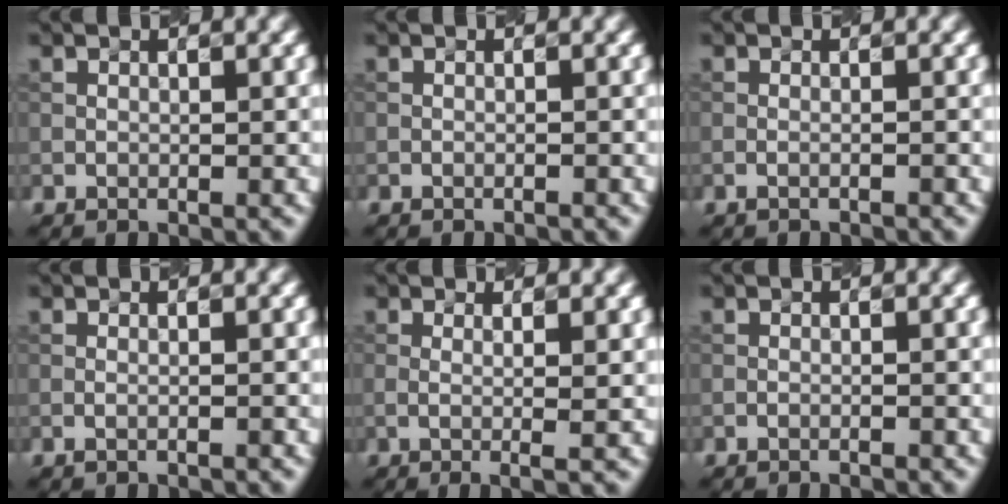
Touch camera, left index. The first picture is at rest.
{"total": 0.8, "force": [-0.7, 0.0, 0.2], "torque": [-0.001, -0.001, -0.015]}
{"total": 1.2, "force": [-0.9, 0.3, 0.8], "torque": [-0.010, -0.004, -0.024]}
{"total": 1.0, "force": [-0.5, 0.3, 0.8], "torque": [-0.011, -0.003, -0.017]}
{"total": 2.8, "force": [0.0, 0.7, 2.7], "torque": [-0.038, 0.000, -0.007]}
{"total": 0.9, "force": [-0.8, 0.2, 0.4], "torque": [-0.004, 0.000, -0.019]}